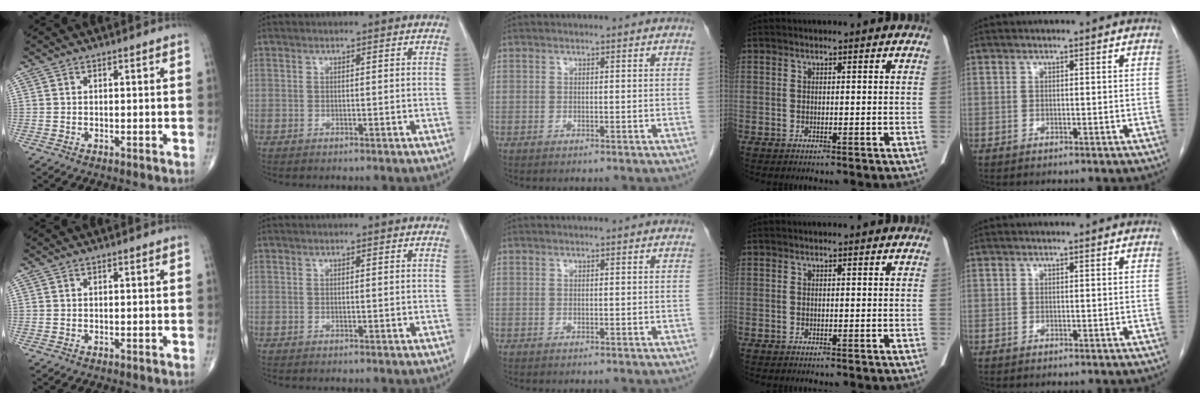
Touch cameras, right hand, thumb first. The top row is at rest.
{}